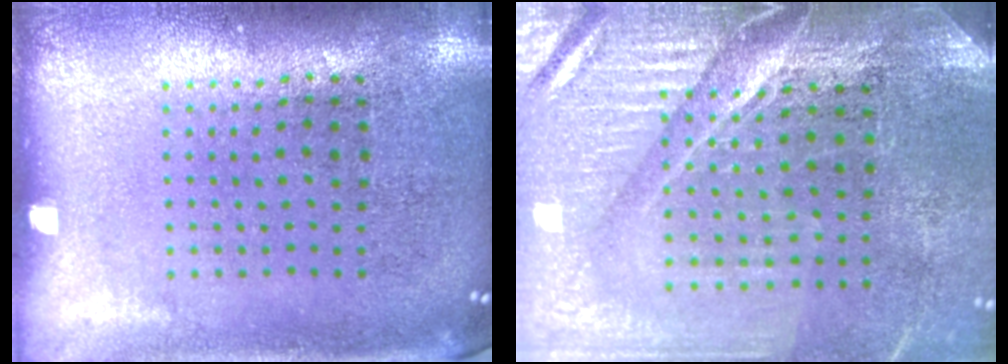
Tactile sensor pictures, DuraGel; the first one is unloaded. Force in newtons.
{"total": 4.0, "press": 3.7, "slide": 1.5}